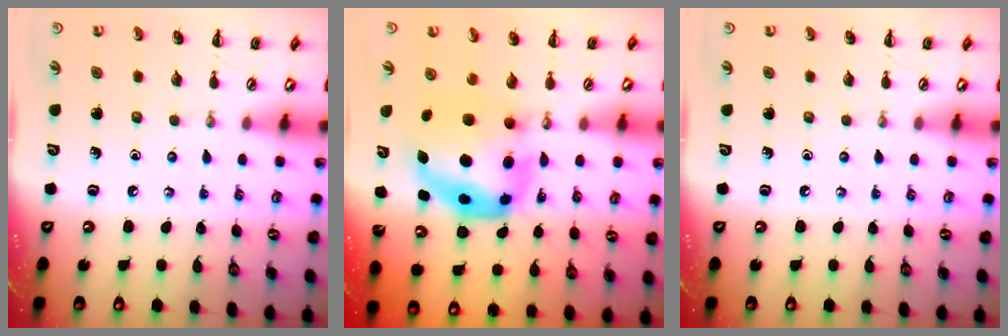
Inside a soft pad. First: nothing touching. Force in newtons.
{"total": 7.5, "press": 7.3, "slide": 1.7}
{"total": 0.0}